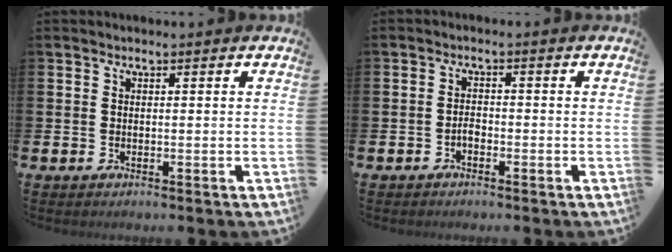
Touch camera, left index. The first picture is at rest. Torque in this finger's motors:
{"motor_torque": [0.29, 0.21, 0.11, 0.04]}